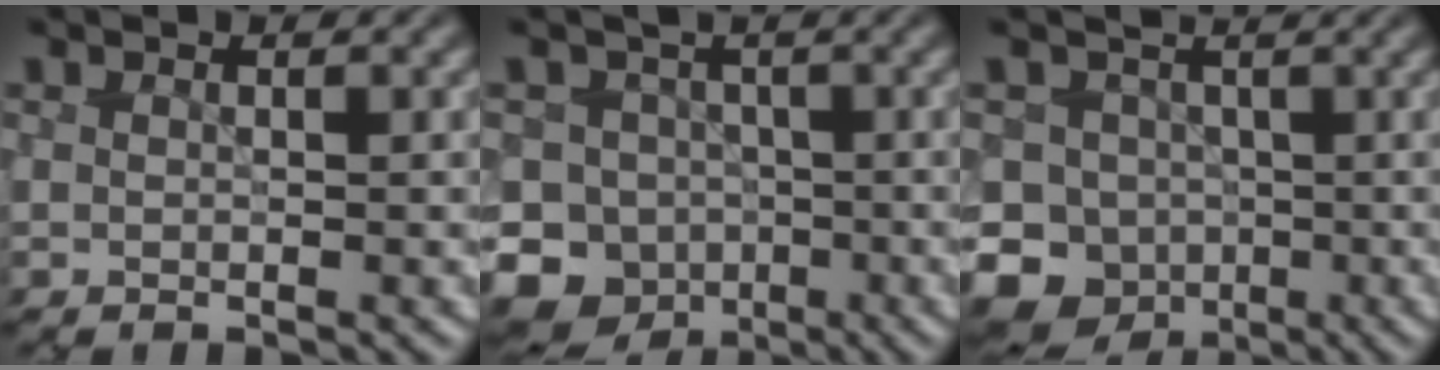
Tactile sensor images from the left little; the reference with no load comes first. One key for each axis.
{"total": 10.9, "fx": -5.4, "fy": 9.0, "fz": 2.9, "tx": -0.039, "ty": -0.018, "tz": -0.099}
{"total": 10.4, "fx": -4.0, "fy": 9.0, "fz": 3.4, "tx": -0.056, "ty": -0.017, "tz": -0.076}